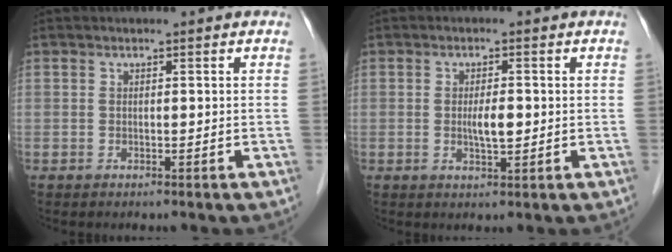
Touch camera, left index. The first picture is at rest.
{"total": 2.9, "force": [-0.2, 0.8, 2.8], "torque": [-0.052, -0.001, -0.001]}